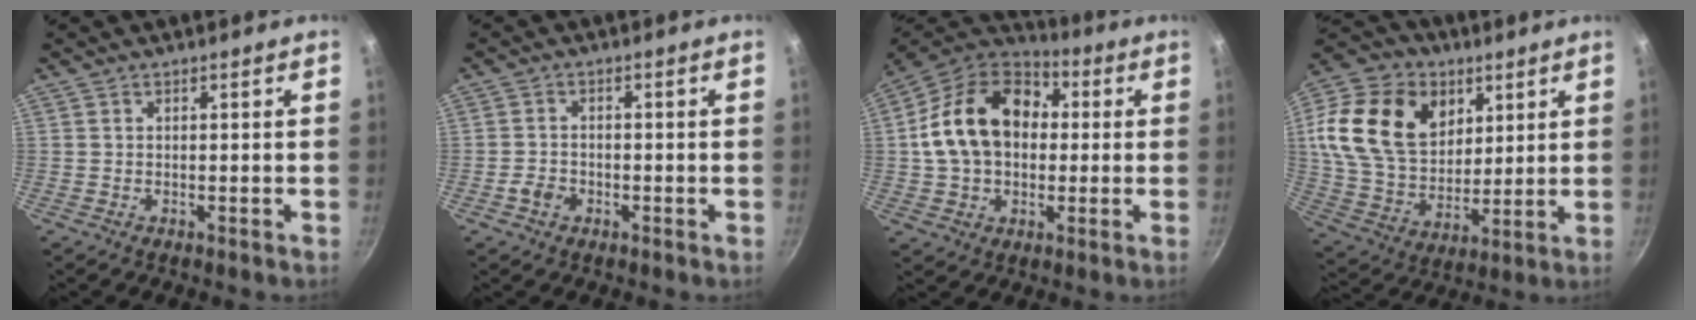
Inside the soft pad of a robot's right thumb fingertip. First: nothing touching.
{"total": 2.8, "force": [-1.4, 1.9, 1.3], "torque": [-0.023, 0.016, -0.027]}
{"total": 19.8, "force": [2.1, 14.5, 13.3], "torque": [-0.212, 0.037, 0.027]}
{"total": 24.4, "force": [8.3, 17.5, 14.8], "torque": [-0.265, -0.013, 0.151]}